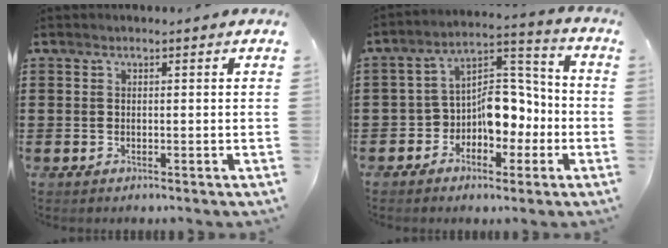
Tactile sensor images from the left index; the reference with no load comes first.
{"total": 7.6, "force": [-2.7, 5.8, 4.2], "torque": [-0.067, 0.005, -0.054]}